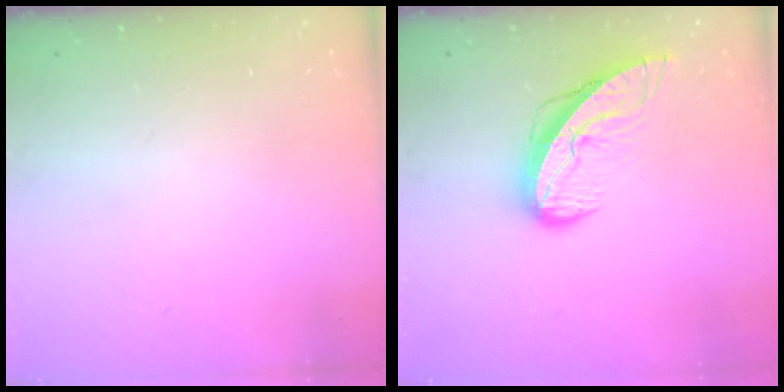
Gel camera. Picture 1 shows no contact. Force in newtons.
{"total": 8.6, "press": 8.6, "slide": 0.9}